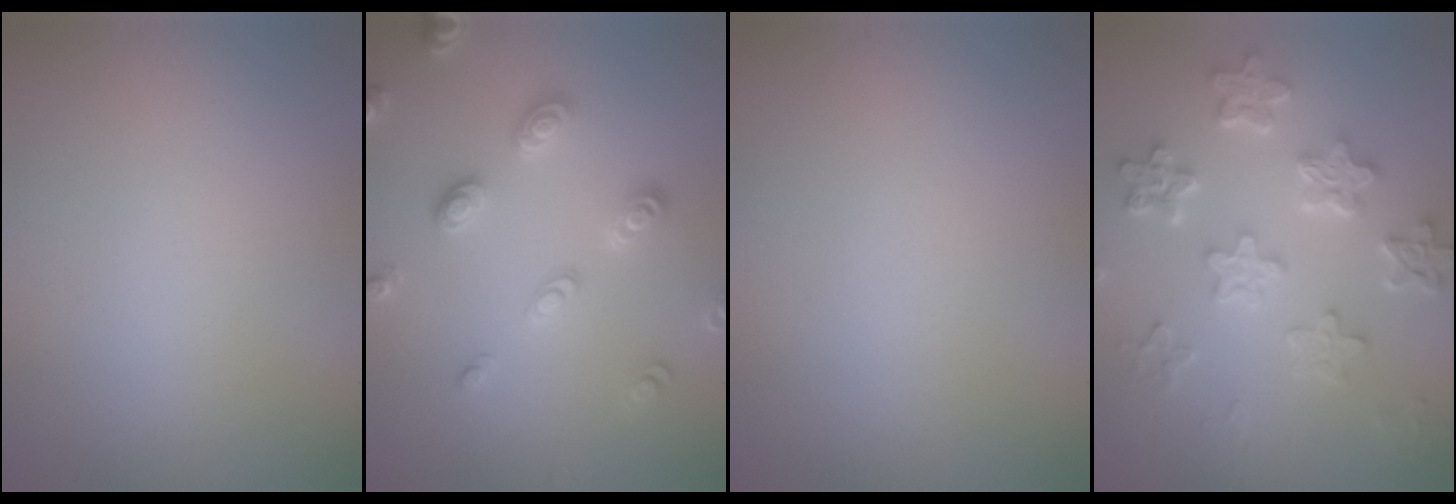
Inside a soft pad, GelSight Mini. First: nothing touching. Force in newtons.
{"total": 3.1, "press": 3.0, "slide": 0.5}
{"total": 0.0}
{"total": 6.5, "press": 5.0, "slide": 4.2}